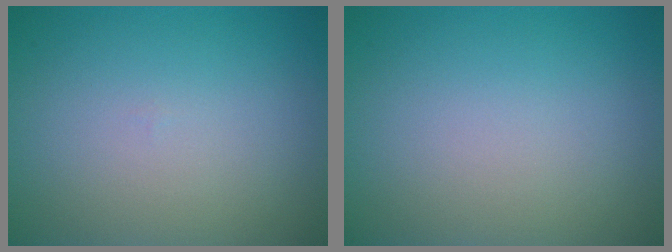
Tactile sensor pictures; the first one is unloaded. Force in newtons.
{"total": 0.0}